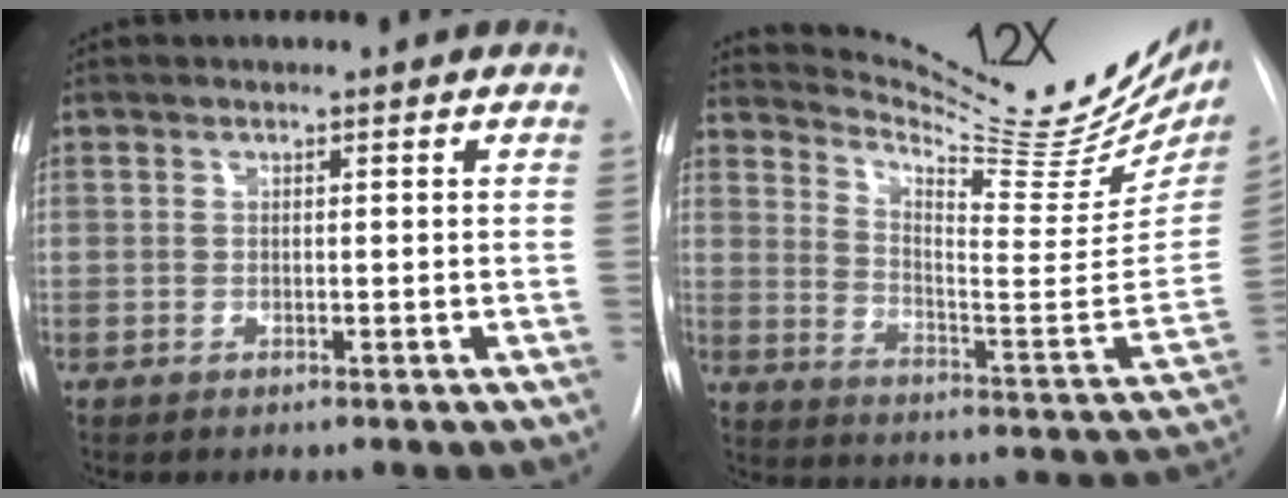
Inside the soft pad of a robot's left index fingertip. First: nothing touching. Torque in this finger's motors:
{"motor_torque": [-0.27, -0.34, -0.32, -0.04]}